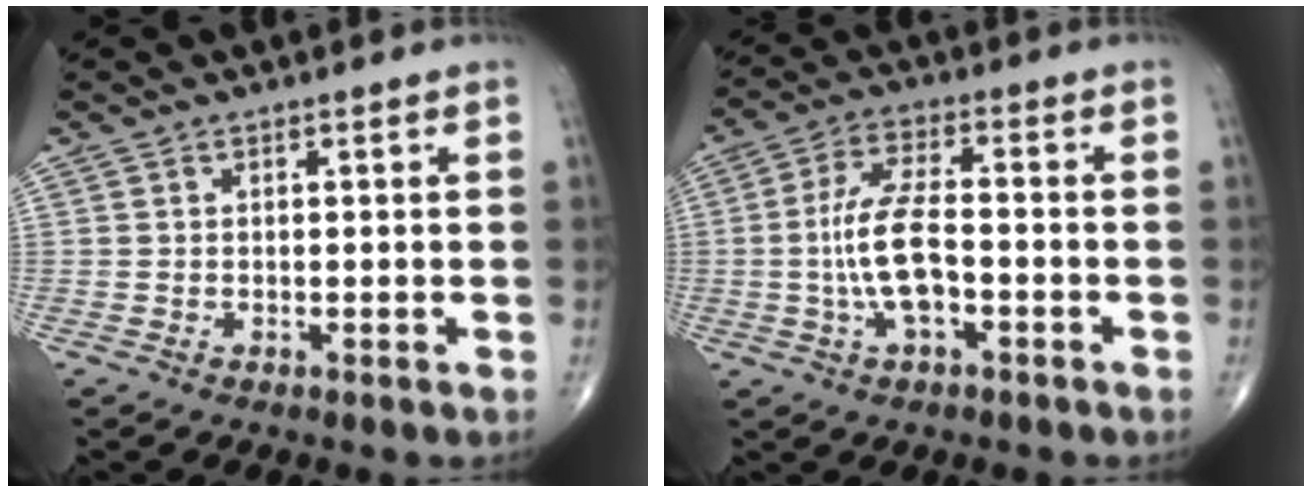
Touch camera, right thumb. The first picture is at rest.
{"total": 9.9, "force": [-1.9, 3.9, 8.9], "torque": [-0.183, 0.024, -0.040]}